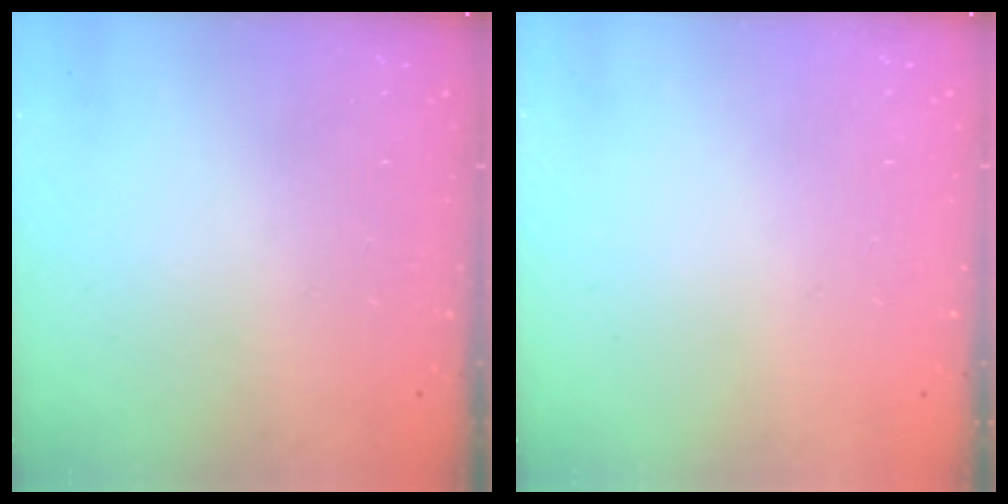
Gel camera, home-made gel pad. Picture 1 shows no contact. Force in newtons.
{"total": 0.0}